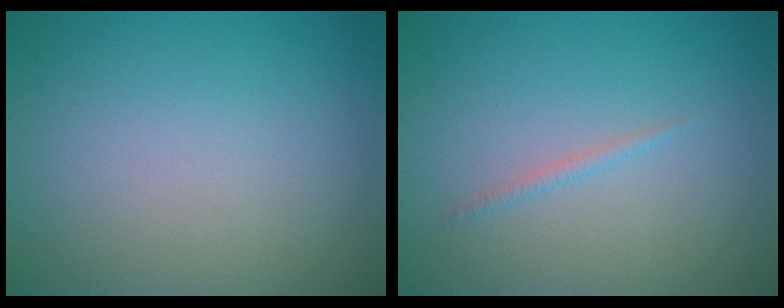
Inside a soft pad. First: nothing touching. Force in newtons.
{"total": 0.6, "press": 0.6, "slide": 0.1}